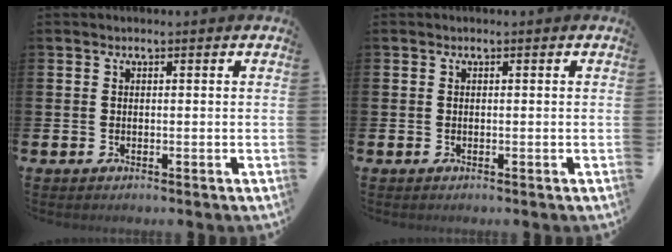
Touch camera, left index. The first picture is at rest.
{"total": 0.0}